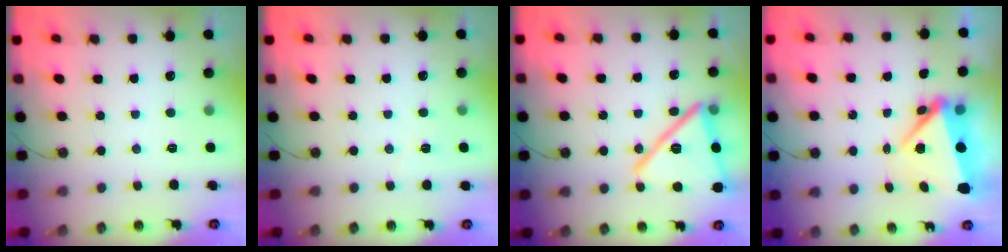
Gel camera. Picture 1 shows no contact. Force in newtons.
{"total": 2.9, "press": 2.8, "slide": 0.7}
{"total": 22.0, "press": 21.9, "slide": 2.6}
{"total": 6.6, "press": 6.6, "slide": 0.5}